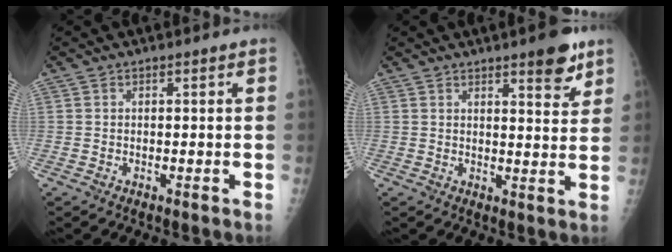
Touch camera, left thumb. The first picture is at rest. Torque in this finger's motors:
{"motor_torque": [0.84, 0.26, 0.45, -0.32, 0.16]}